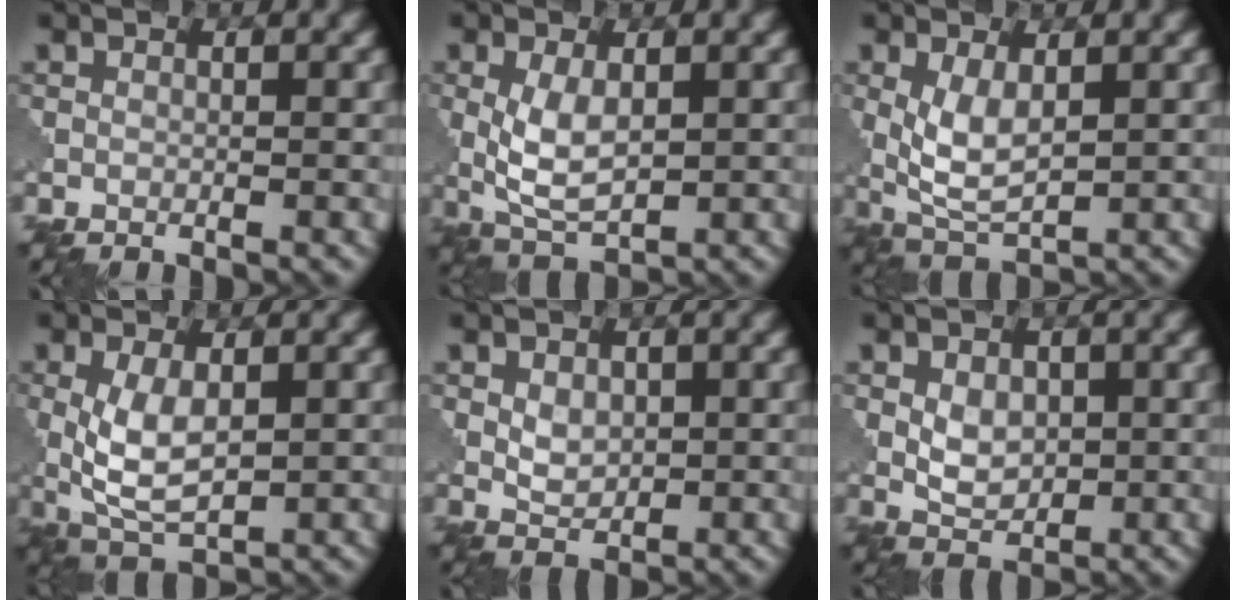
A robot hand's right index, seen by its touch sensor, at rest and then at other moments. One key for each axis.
{"total": 4.4, "fx": 0.3, "fy": 2.2, "fz": 3.8, "tx": -0.085, "ty": 0.000, "tz": 0.009}
{"total": 4.1, "fx": 0.6, "fy": 1.8, "fz": 3.6, "tx": -0.082, "ty": -0.003, "tz": 0.016}
{"total": 5.1, "fx": 0.2, "fy": 2.5, "fz": 4.4, "tx": -0.101, "ty": -0.003, "tz": 0.008}
{"total": 2.2, "fx": 0.3, "fy": 1.6, "fz": 1.5, "tx": -0.028, "ty": -0.001, "tz": 0.007}
{"total": 2.9, "fx": 0.2, "fy": 2.0, "fz": 2.1, "tx": -0.038, "ty": -0.002, "tz": 0.004}